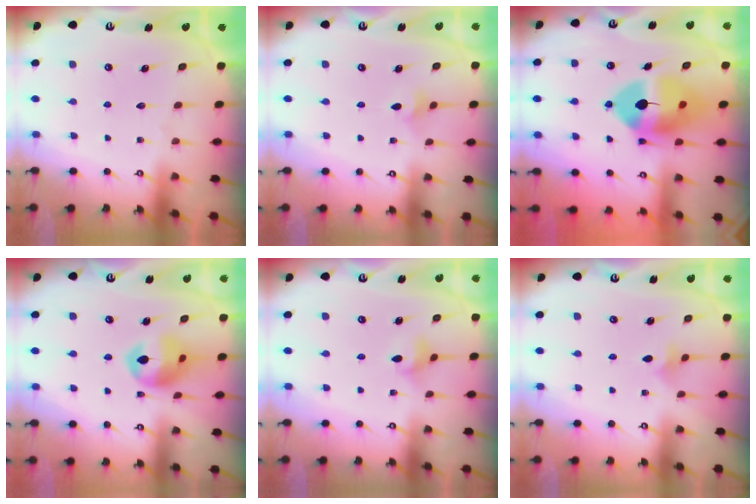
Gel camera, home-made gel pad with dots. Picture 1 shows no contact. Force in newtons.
{"total": 2.8, "press": 2.8, "slide": 0.6}
{"total": 13.7, "press": 13.5, "slide": 2.2}
{"total": 13.2, "press": 13.0, "slide": 1.9}
{"total": 3.7, "press": 3.7, "slide": 0.7}
{"total": 2.4, "press": 2.3, "slide": 0.5}